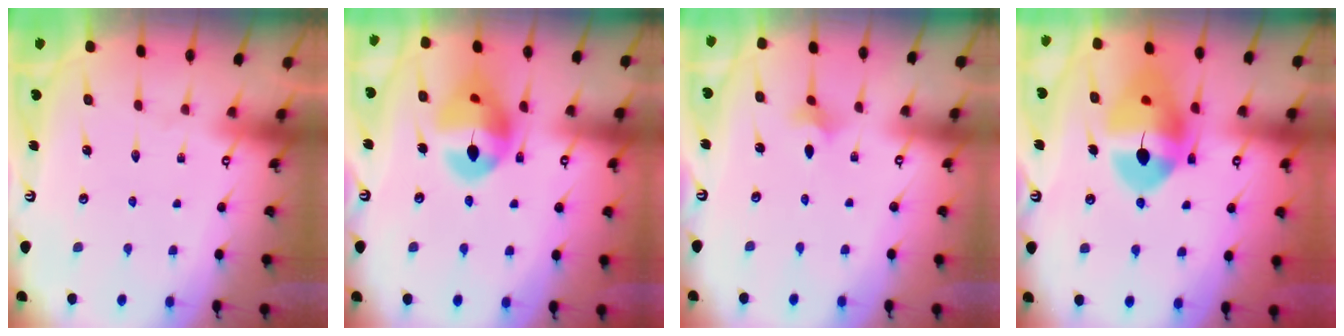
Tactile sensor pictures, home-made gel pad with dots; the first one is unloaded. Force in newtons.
{"total": 15.4, "press": 15.3, "slide": 1.8}
{"total": 1.8, "press": 1.7, "slide": 0.5}
{"total": 15.2, "press": 15.0, "slide": 2.0}